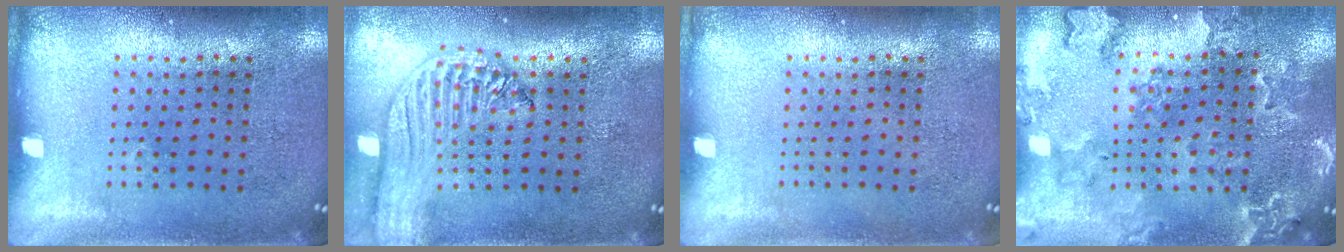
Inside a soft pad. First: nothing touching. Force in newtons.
{"total": 2.6, "press": 2.1, "slide": 1.4}
{"total": 0.0}
{"total": 1.9, "press": 1.9, "slide": 0.3}